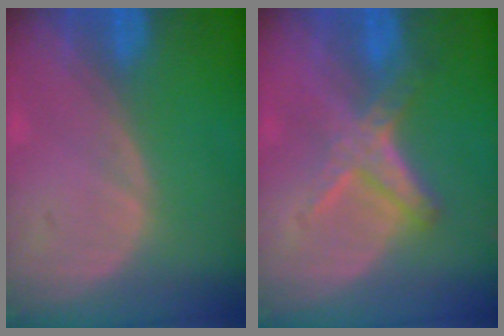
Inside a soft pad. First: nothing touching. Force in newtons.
{"total": 5.8, "press": 5.4, "slide": 1.9}